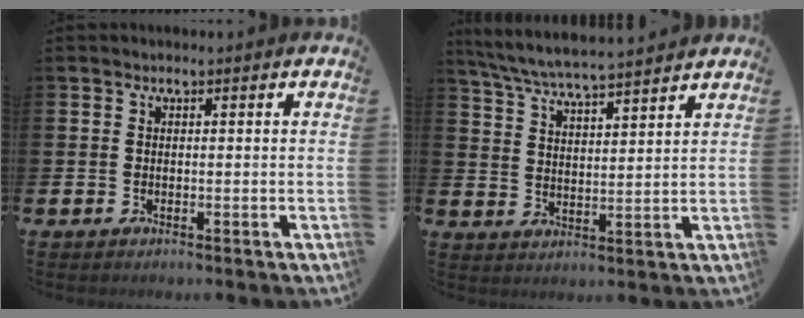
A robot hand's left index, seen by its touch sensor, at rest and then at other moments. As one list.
[{"total": 6.2, "force": [6.0, 0.0, 1.6], "torque": [-0.060, -0.035, 0.107]}]